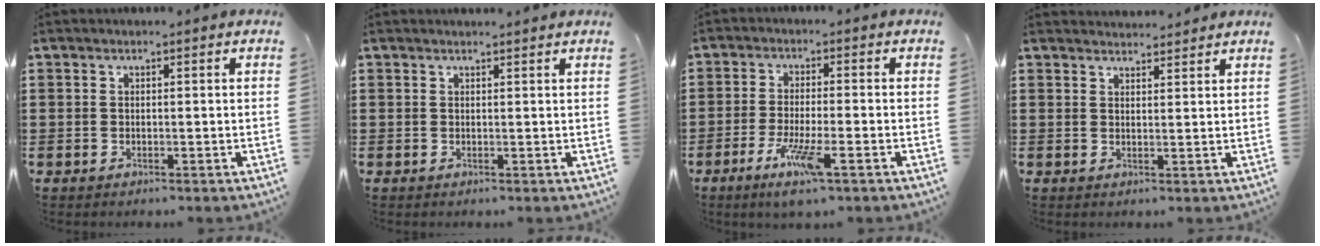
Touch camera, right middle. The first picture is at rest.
{"total": 0.7, "force": [0.7, -0.1, 0.1], "torque": [0.005, -0.004, 0.012]}
{"total": 6.4, "force": [-3.4, 0.7, 5.4], "torque": [-0.110, -0.014, -0.061]}
{"total": 2.3, "force": [2.2, 0.3, -0.1], "torque": [0.004, -0.001, 0.042]}